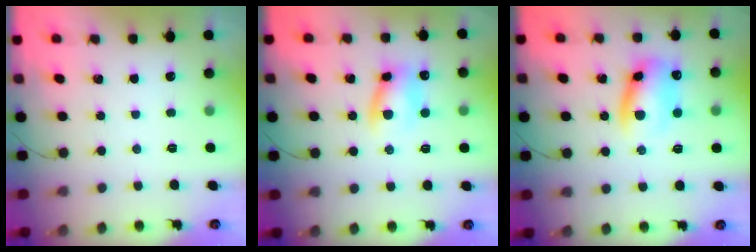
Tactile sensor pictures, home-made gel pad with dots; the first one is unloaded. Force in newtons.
{"total": 9.0, "press": 8.9, "slide": 1.4}
{"total": 10.4, "press": 10.3, "slide": 1.6}